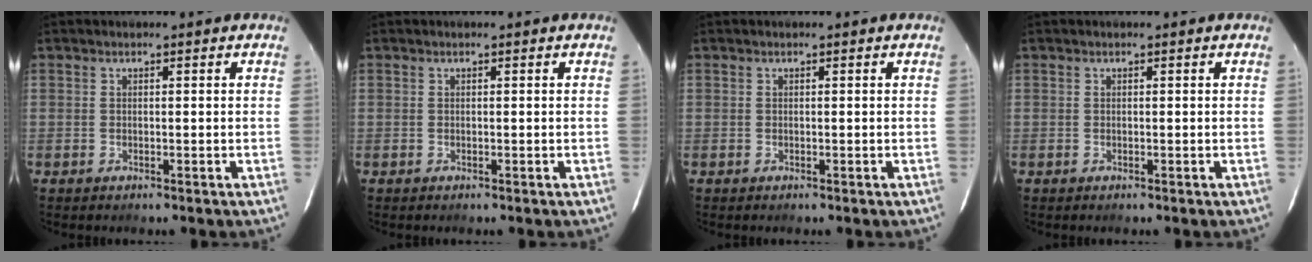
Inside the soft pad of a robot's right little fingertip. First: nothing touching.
{"total": 0.0}
{"total": 0.0}
{"total": 0.0}